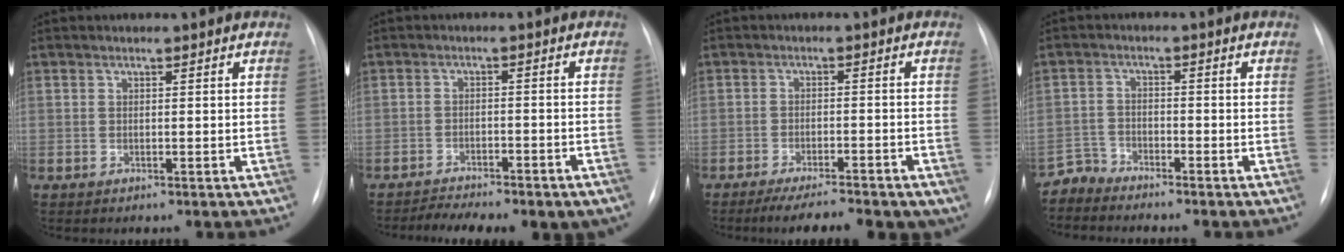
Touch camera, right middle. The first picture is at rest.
{"total": 10.6, "force": [-8.3, 2.7, 6.0], "torque": [-0.082, 0.008, -0.112]}
{"total": 12.6, "force": [-9.6, 2.6, 7.7], "torque": [-0.088, -0.013, -0.132]}
{"total": 3.0, "force": [-2.8, 0.0, -1.1], "torque": [0.024, -0.015, -0.055]}